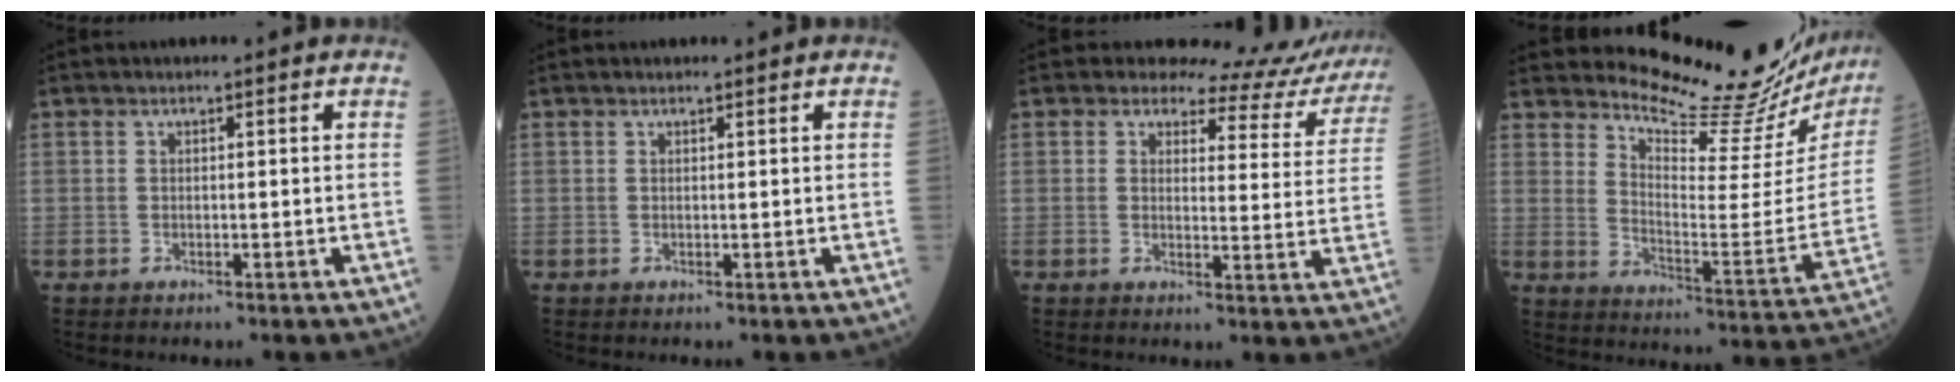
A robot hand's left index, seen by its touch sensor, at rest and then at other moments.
{"total": 1.0, "force": [0.9, 0.1, 0.3], "torque": [-0.008, 0.008, 0.016]}
{"total": 10.2, "force": [10.0, 2.0, 0.0], "torque": [0.021, -0.046, 0.096]}
{"total": 21.7, "force": [20.8, 1.1, 6.1], "torque": [-0.101, -0.123, 0.266]}